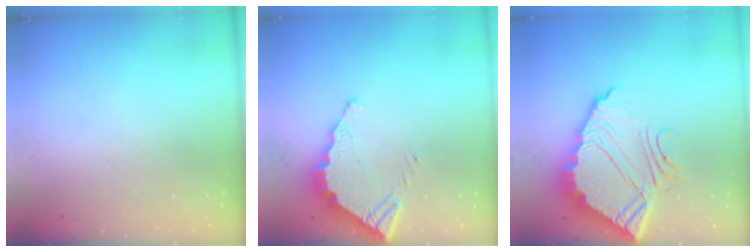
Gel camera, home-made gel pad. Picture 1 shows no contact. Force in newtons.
{"total": 4.4, "press": 4.4, "slide": 0.2}
{"total": 14.3, "press": 14.3, "slide": 1.1}